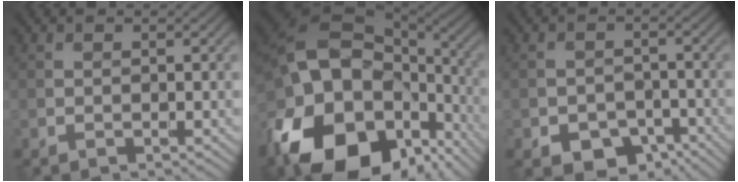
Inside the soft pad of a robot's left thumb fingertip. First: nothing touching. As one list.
[{"total": 20.2, "force": [-7.4, 13.9, 12.7], "torque": [-0.276, -0.026, -0.123]}, {"total": 6.2, "force": [-3.9, 3.8, 2.8], "torque": [-0.046, -0.010, -0.060]}]